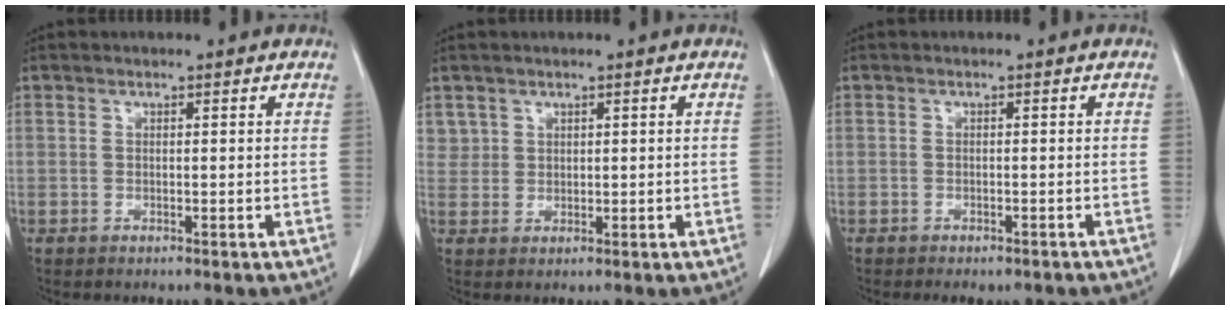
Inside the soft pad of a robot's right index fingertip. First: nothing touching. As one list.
[{"total": 2.3, "force": [1.3, 1.9, 0.0], "torque": [0.009, 0.005, 0.023]}, {"total": 4.0, "force": [-3.1, 1.9, 1.6], "torque": [-0.015, -0.002, -0.034]}]